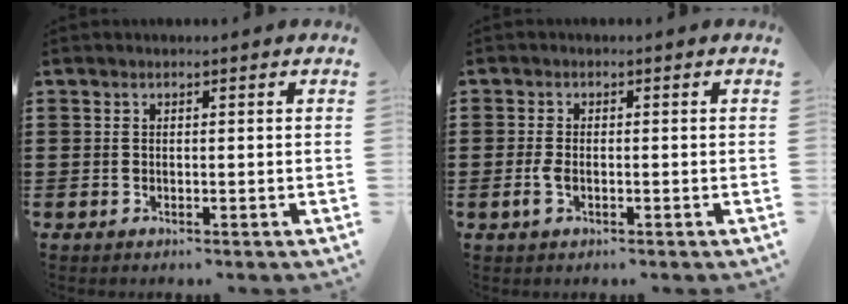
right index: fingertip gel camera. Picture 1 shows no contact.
{"total": 2.2, "force": [-0.7, 1.0, 1.8], "torque": [-0.051, -0.009, -0.015]}